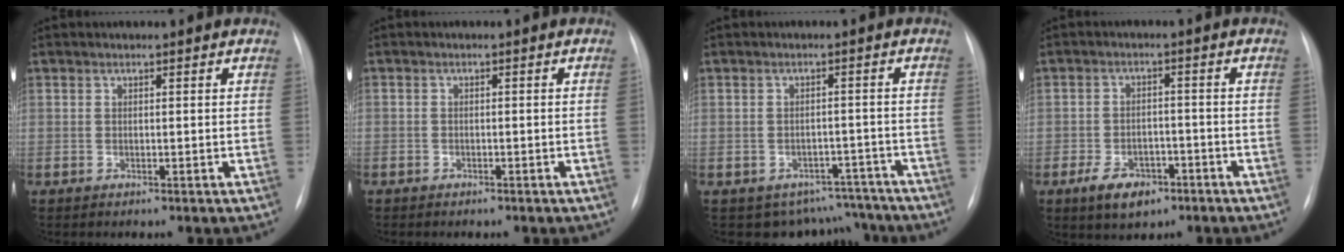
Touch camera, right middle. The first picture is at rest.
{"total": 0.6, "force": [-0.5, 0.0, 0.3], "torque": [-0.005, 0.005, -0.009]}
{"total": 6.9, "force": [-5.9, 3.6, -0.5], "torque": [0.029, 0.030, -0.067]}
{"total": 6.0, "force": [-3.5, 3.4, 3.5], "torque": [-0.061, 0.002, -0.052]}